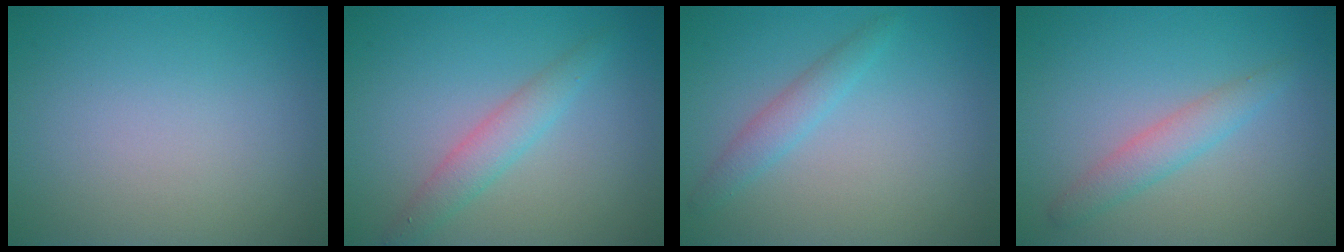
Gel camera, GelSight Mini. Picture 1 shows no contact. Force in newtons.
{"total": 2.4, "press": 2.4, "slide": 0.1}
{"total": 1.9, "press": 1.9, "slide": 0.1}
{"total": 2.3, "press": 2.3, "slide": 0.0}